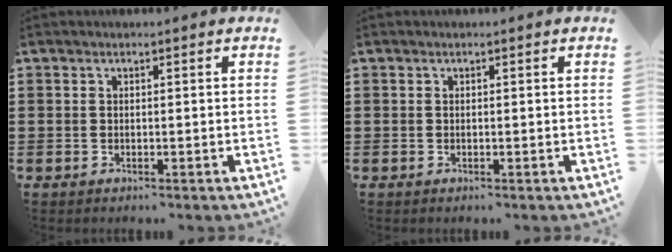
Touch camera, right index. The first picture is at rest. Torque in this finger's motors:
{"motor_torque": [0.01, 0.06, 0.00, 0.00]}